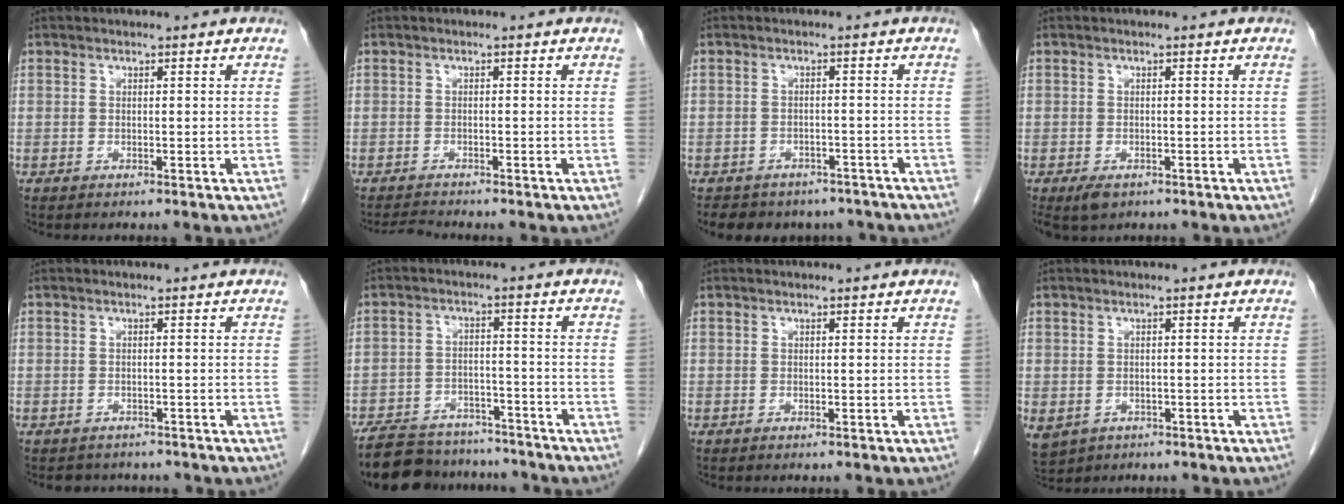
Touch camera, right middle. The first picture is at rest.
{"total": 1.7, "force": [-1.6, -0.6, -0.1], "torque": [-0.008, -0.015, -0.028]}
{"total": 9.3, "force": [-7.6, 5.1, 2.2], "torque": [-0.030, 0.007, -0.086]}
{"total": 2.7, "force": [-1.5, 1.4, 1.7], "torque": [-0.033, -0.005, -0.017]}
{"total": 3.4, "force": [-3.0, 1.6, 0.2], "torque": [-0.008, 0.001, -0.038]}
{"total": 15.1, "force": [-13.5, 5.1, 4.6], "torque": [-0.088, 0.010, -0.196]}
{"total": 0.0}
{"total": 8.9, "force": [-3.9, 7.3, 3.4], "torque": [-0.103, -0.009, -0.049]}